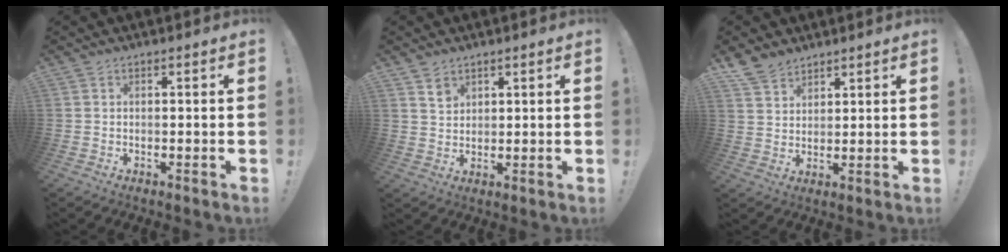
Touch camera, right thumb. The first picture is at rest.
{"total": 3.5, "force": [2.7, 2.2, 0.7], "torque": [0.002, -0.021, 0.047]}
{"total": 6.7, "force": [5.5, 3.6, 1.4], "torque": [-0.031, -0.032, 0.109]}